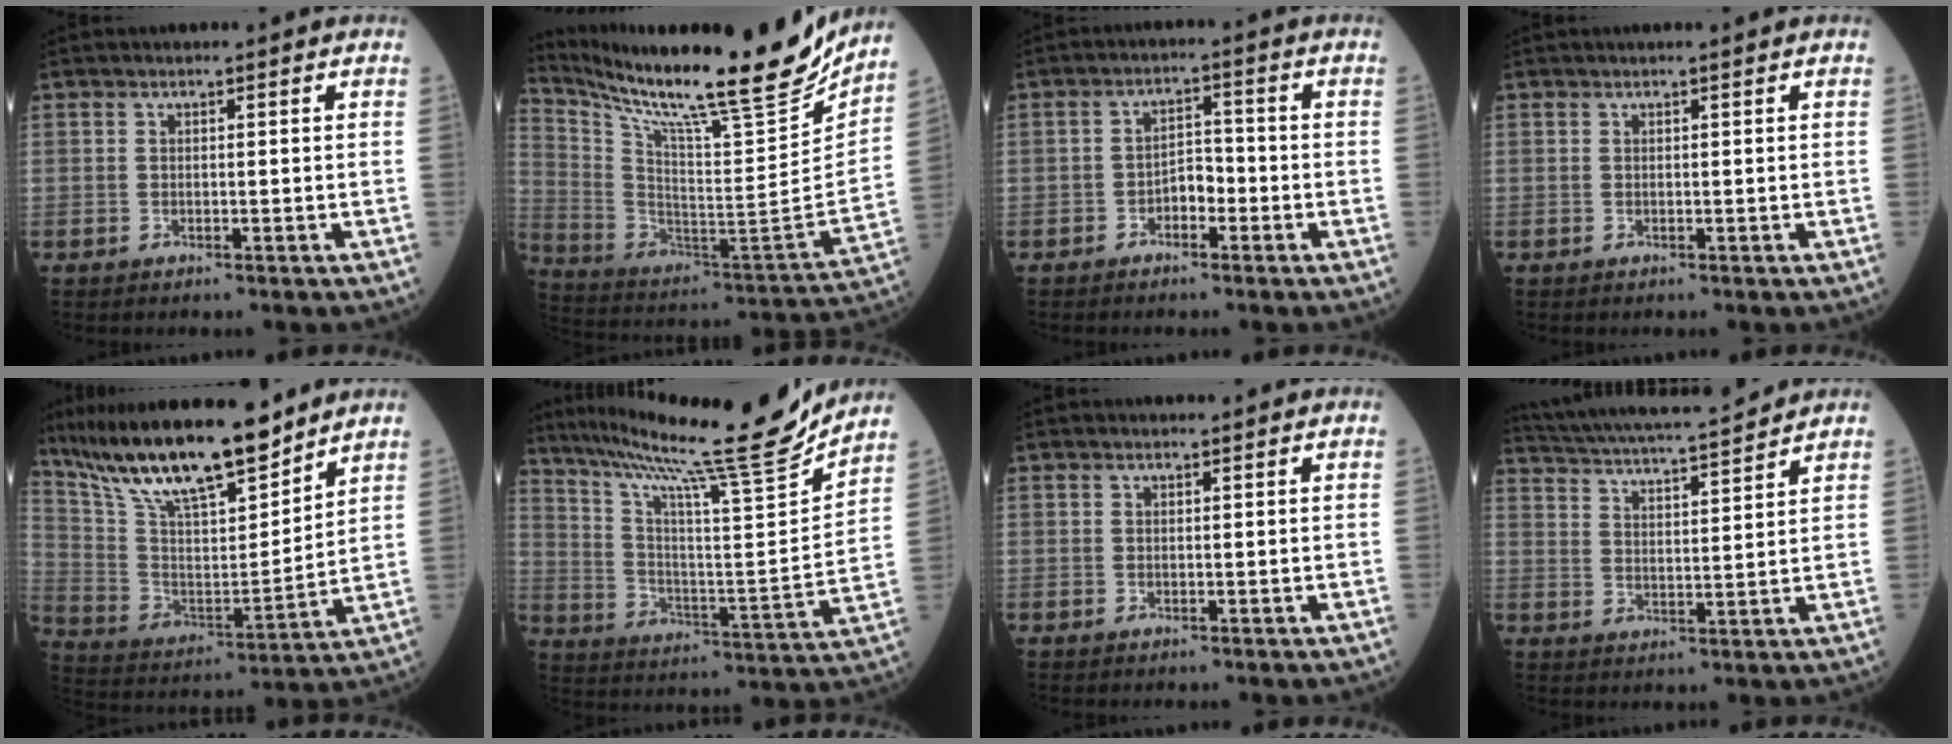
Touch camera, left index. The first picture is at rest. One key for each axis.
{"total": 26.3, "fx": 22.5, "fy": 1.0, "fz": 13.7, "tx": -0.251, "ty": -0.075, "tz": 0.351}
{"total": 3.3, "fx": -1.8, "fy": 1.6, "fz": 2.2, "tx": -0.031, "ty": 0.007, "tz": -0.038}
{"total": 0.7, "fx": 0.6, "fy": -0.2, "fz": 0.3, "tx": -0.003, "ty": 0.000, "tz": 0.008}
{"total": 19.5, "fx": 15.7, "fy": 3.6, "fz": 10.9, "tx": -0.198, "ty": 0.002, "tz": 0.289}
{"total": 22.9, "fx": 19.9, "fy": -1.1, "fz": 11.1, "tx": -0.191, "ty": -0.049, "tz": 0.301}
{"total": 0.7, "fx": 0.6, "fy": 0.1, "fz": 0.4, "tx": -0.009, "ty": 0.007, "tz": 0.010}
{"total": 14.8, "fx": 13.5, "fy": 1.0, "fz": 6.0, "tx": -0.118, "ty": 0.014, "tz": 0.214}